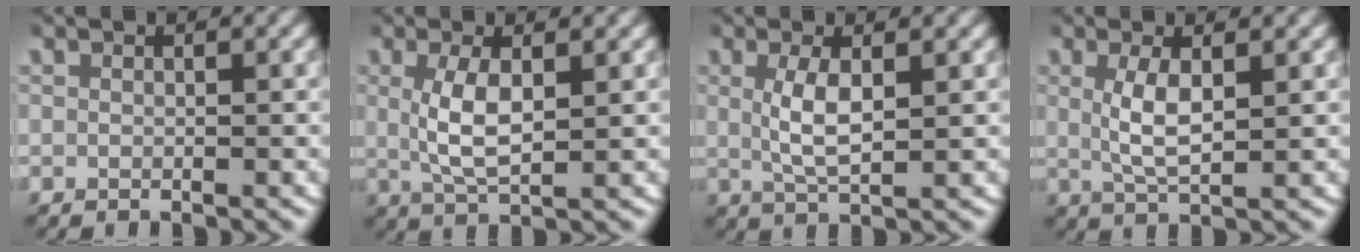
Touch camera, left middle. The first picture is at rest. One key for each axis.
{"total": 3.9, "fx": 0.6, "fy": 1.4, "fz": 3.6, "tx": -0.079, "ty": -0.006, "tz": 0.020}
{"total": 3.2, "fx": 0.5, "fy": 0.8, "fz": 3.1, "tx": -0.066, "ty": -0.008, "tz": 0.018}
{"total": 3.3, "fx": 0.6, "fy": 0.9, "fz": 3.1, "tx": -0.067, "ty": -0.008, "tz": 0.019}